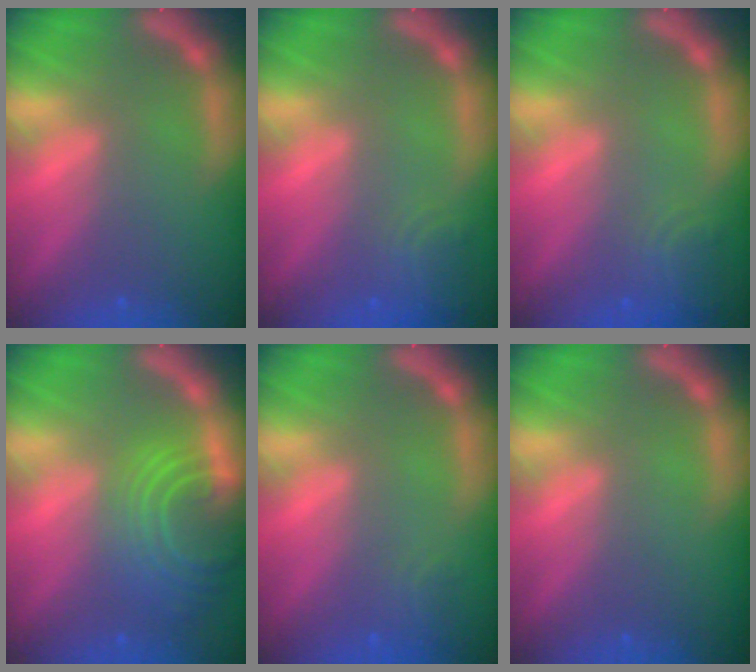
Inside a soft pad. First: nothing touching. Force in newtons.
{"total": 2.9}
{"total": 2.9}
{"total": 9.0}
{"total": 1.4}
{"total": 0.0}